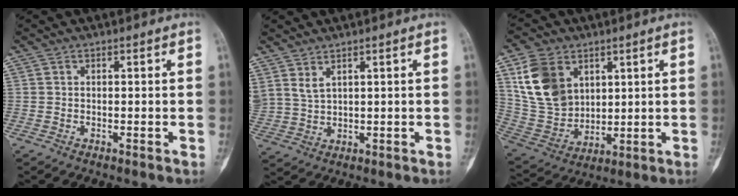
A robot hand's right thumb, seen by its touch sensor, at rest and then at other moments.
{"total": 4.0, "force": [2.9, 1.4, 2.4], "torque": [-0.051, -0.017, 0.069]}
{"total": 14.3, "force": [5.9, 10.3, 8.0], "torque": [-0.132, -0.022, 0.133]}